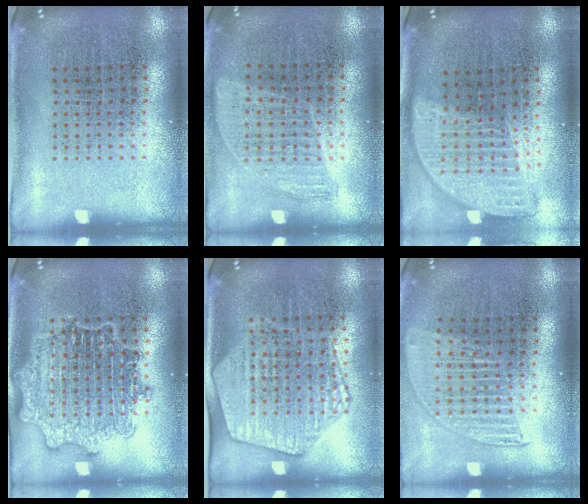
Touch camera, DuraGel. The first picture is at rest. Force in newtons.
{"total": 0.9, "press": 0.8, "slide": 0.4}
{"total": 1.9, "press": 1.6, "slide": 1.1}
{"total": 2.7, "press": 2.7, "slide": 0.4}
{"total": 2.1, "press": 1.9, "slide": 0.8}
{"total": 1.2, "press": 1.0, "slide": 0.6}